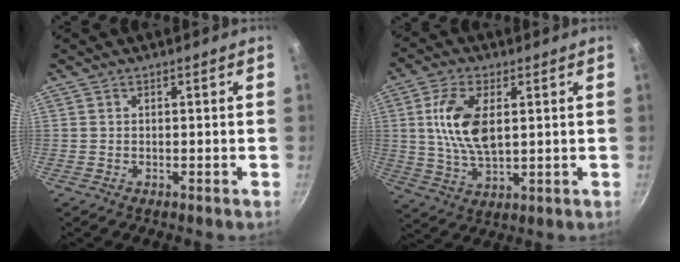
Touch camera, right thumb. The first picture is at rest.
{"total": 11.5, "force": [2.3, 5.8, 9.6], "torque": [-0.181, -0.006, 0.047]}